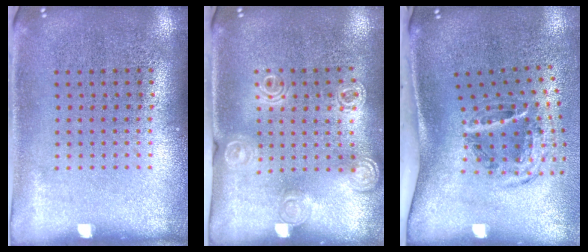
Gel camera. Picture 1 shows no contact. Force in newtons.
{"total": 1.4, "press": 1.4, "slide": 0.1}
{"total": 2.0, "press": 1.2, "slide": 1.6}